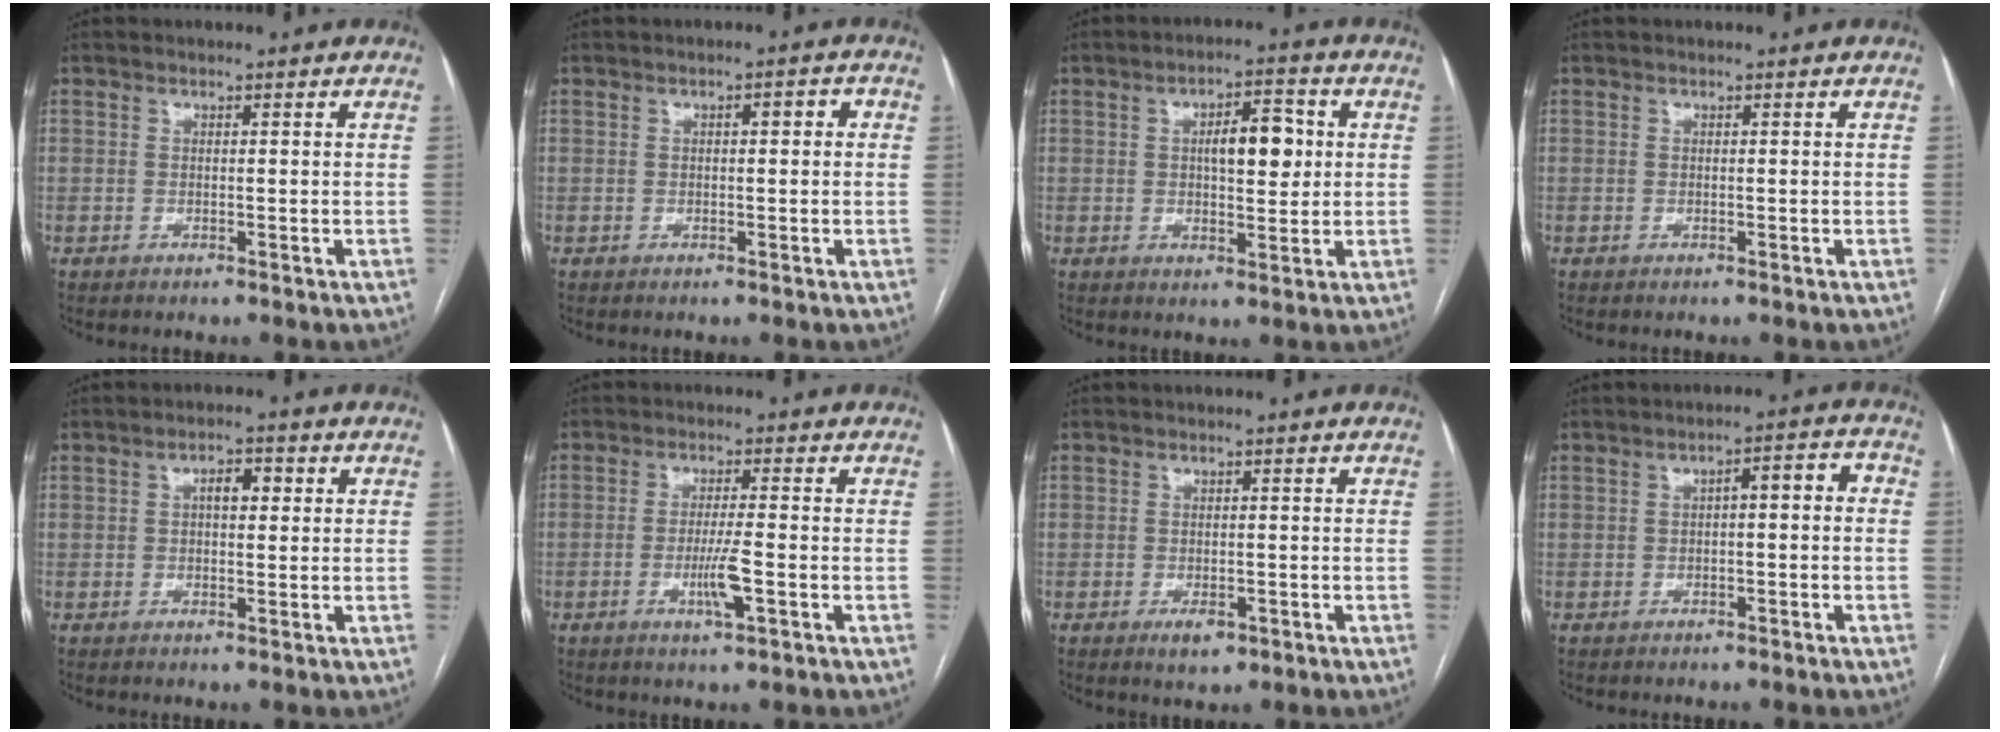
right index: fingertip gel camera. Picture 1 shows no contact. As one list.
[{"total": 2.0, "force": [0.3, 0.7, 1.8], "torque": [-0.024, 0.012, 0.002]}, {"total": 7.1, "force": [1.2, 2.7, 6.5], "torque": [-0.101, 0.013, 0.019]}, {"total": 0.0}, {"total": 3.2, "force": [0.7, 1.4, 2.8], "torque": [-0.049, 0.013, 0.009]}, {"total": 4.9, "force": [-1.6, 0.0, 4.6], "torque": [-0.087, -0.007, -0.028]}, {"total": 2.6, "force": [-1.4, 1.3, 1.7], "torque": [-0.024, 0.000, -0.013]}, {"total": 4.3, "force": [-0.1, 1.3, 4.0], "torque": [-0.057, 0.031, -0.004]}]